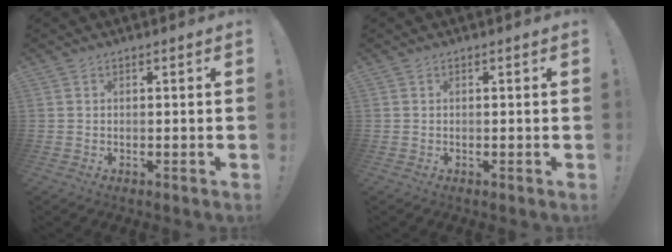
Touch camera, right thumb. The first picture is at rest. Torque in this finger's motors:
{"motor_torque": [0.00, 0.00, 0.00, 0.00, 0.00]}